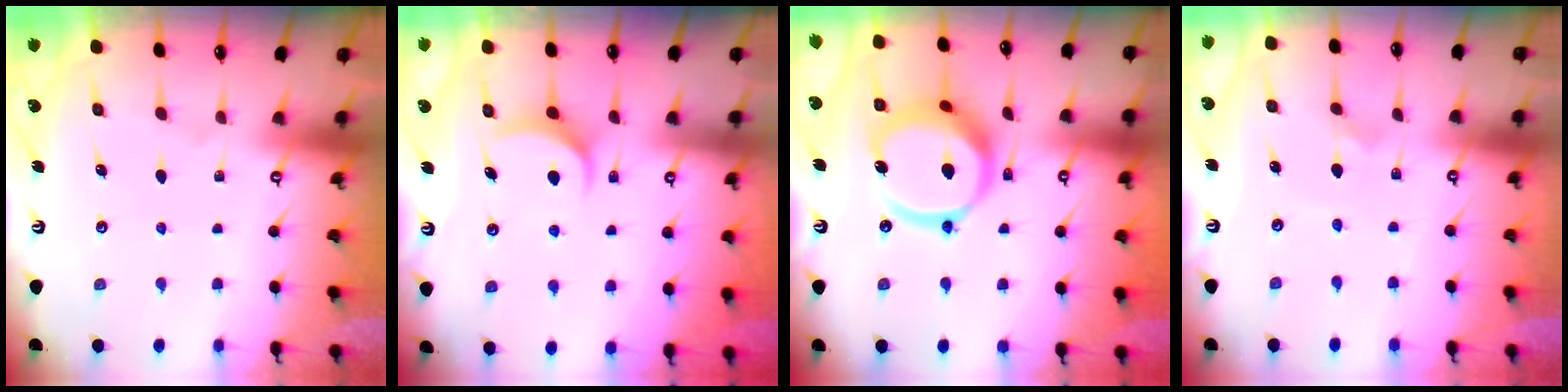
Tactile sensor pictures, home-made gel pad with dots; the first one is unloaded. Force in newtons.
{"total": 6.7, "press": 6.7, "slide": 0.2}
{"total": 16.3, "press": 16.2, "slide": 2.0}
{"total": 1.3, "press": 1.3, "slide": 0.3}